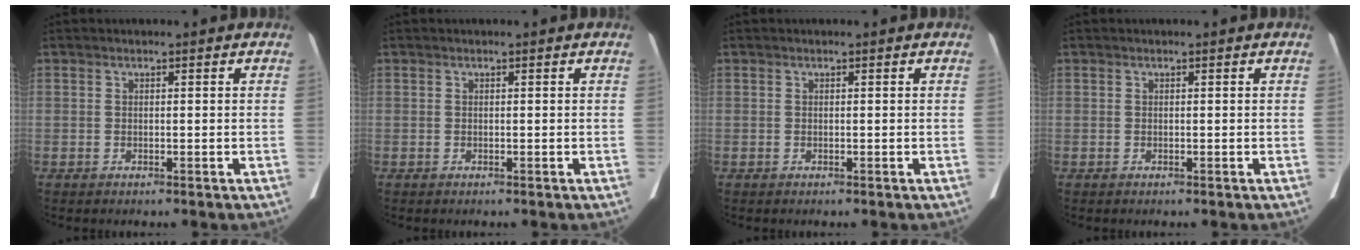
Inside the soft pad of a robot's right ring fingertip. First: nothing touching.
{"total": 0.0}
{"total": 0.0}
{"total": 0.0}